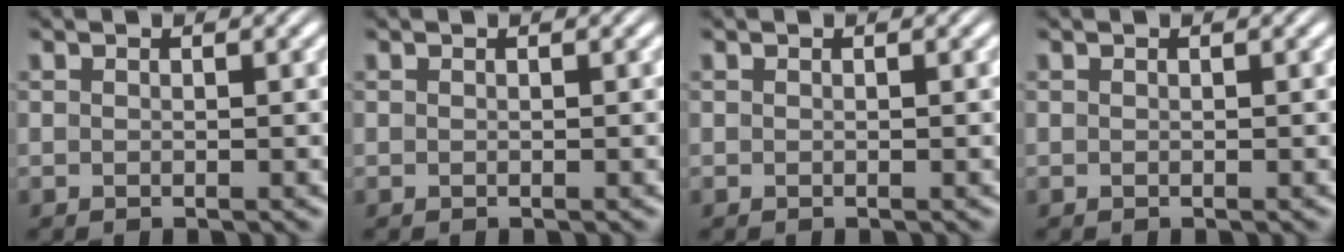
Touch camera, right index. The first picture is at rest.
{"total": 0.0}
{"total": 0.0}
{"total": 0.0}